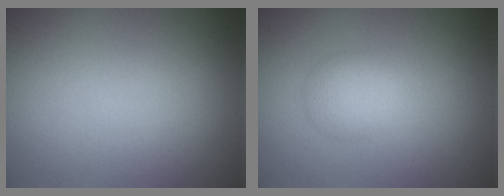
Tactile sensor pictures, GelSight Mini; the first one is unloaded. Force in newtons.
{"total": 2.2, "press": 2.2, "slide": 0.1}